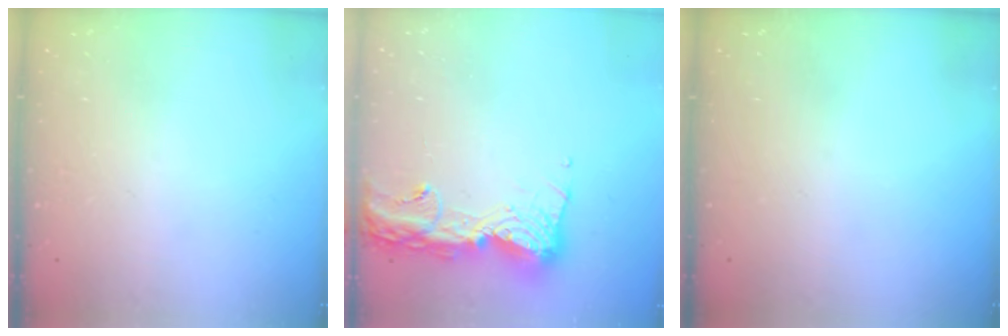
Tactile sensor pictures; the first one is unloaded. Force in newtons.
{"total": 15.5, "press": 15.4, "slide": 1.5}
{"total": 0.0}